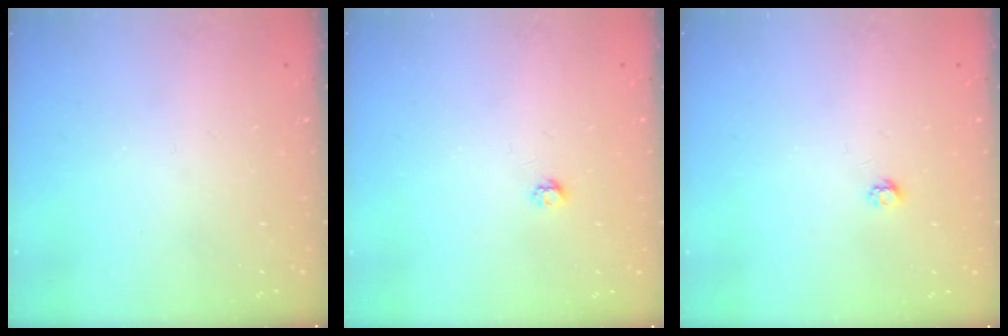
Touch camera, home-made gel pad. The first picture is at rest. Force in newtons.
{"total": 2.7, "press": 2.7, "slide": 0.4}
{"total": 2.7, "press": 2.7, "slide": 0.4}